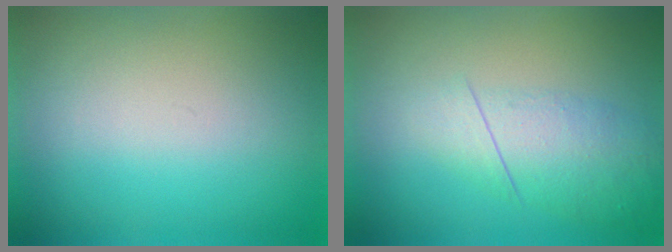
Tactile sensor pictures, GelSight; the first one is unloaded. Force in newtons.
{"total": 2.8}